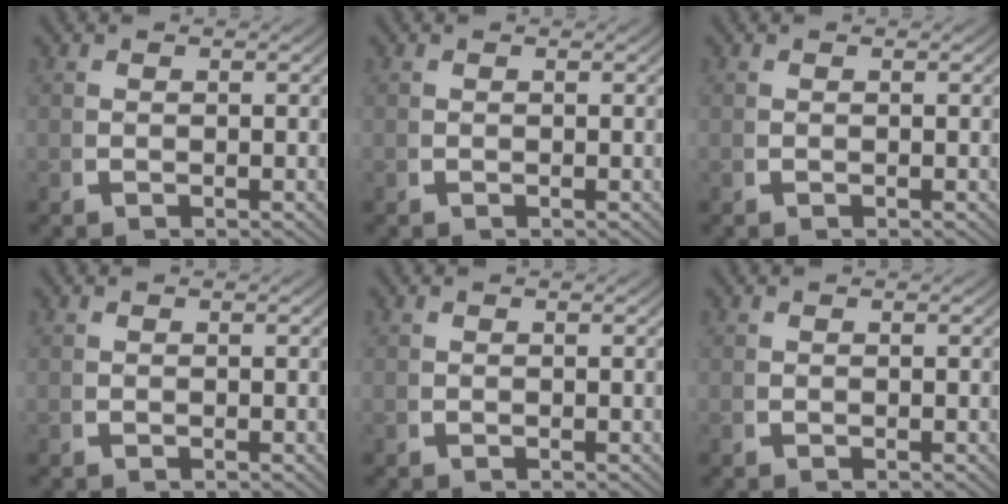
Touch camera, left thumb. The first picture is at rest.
{"total": 0.0}
{"total": 0.0}
{"total": 0.0}
{"total": 0.0}
{"total": 0.0}